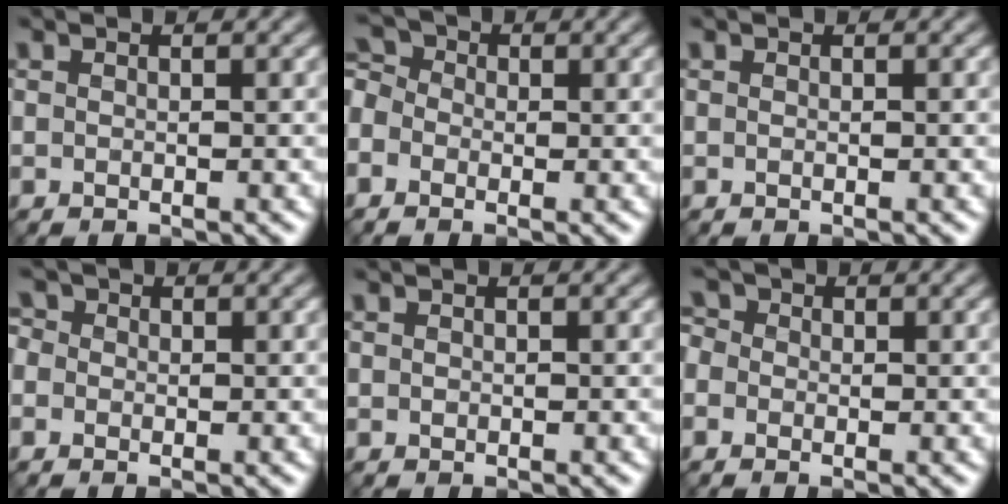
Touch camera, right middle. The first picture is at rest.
{"total": 3.5, "force": [-0.6, 2.9, 1.8], "torque": [-0.039, 0.018, -0.022]}
{"total": 0.0}
{"total": 2.2, "force": [0.6, 1.9, 0.9], "torque": [-0.009, 0.012, -0.013]}
{"total": 0.0}
{"total": 2.1, "force": [0.3, 1.9, 0.9], "torque": [-0.013, 0.012, -0.017]}